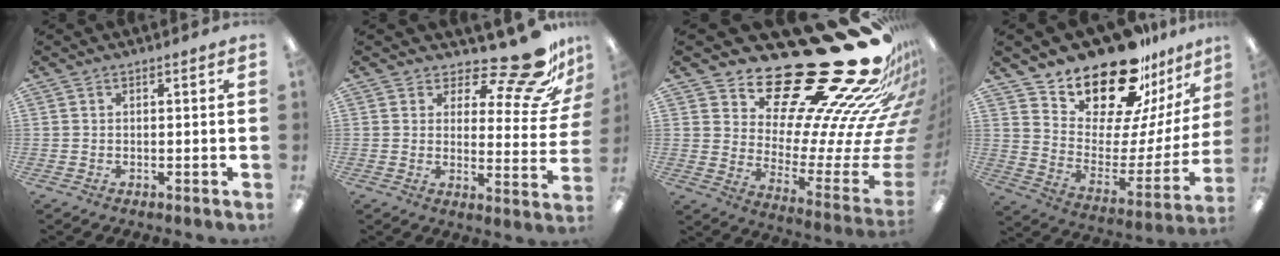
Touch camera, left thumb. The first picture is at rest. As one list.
[{"total": 16.1, "force": [12.6, 4.1, 9.1], "torque": [-0.132, -0.094, 0.210]}, {"total": 32.8, "force": [25.5, 9.9, 18.0], "torque": [-0.194, -0.232, 0.458]}, {"total": 21.6, "force": [18.6, 7.6, 7.9], "torque": [-0.142, -0.146, 0.322]}]